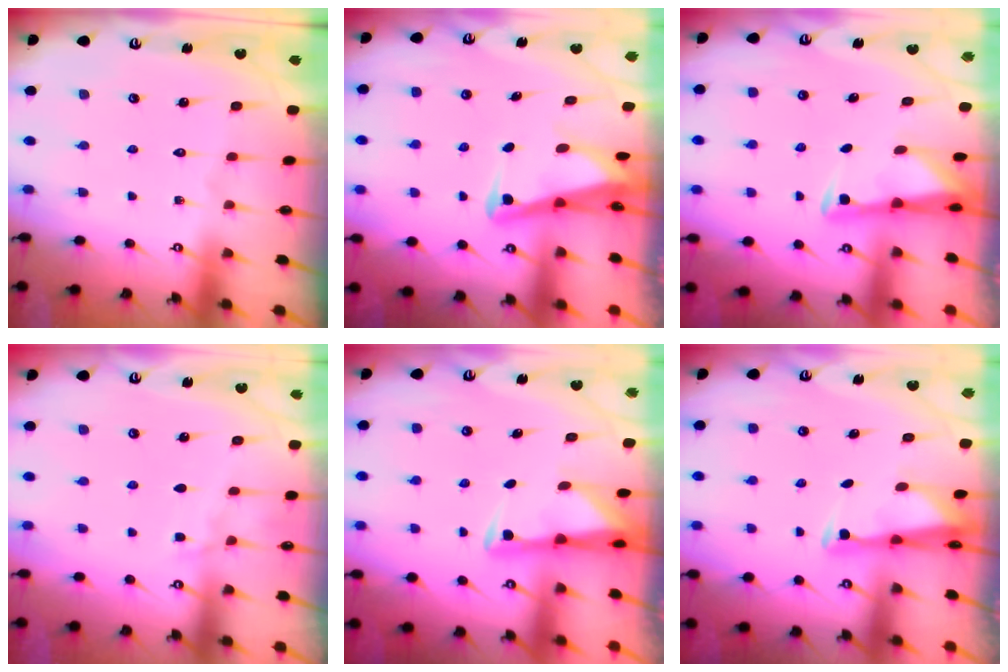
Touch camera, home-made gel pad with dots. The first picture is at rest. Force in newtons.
{"total": 3.8, "press": 3.6, "slide": 1.0}
{"total": 3.4, "press": 3.3, "slide": 0.5}
{"total": 4.9, "press": 4.9, "slide": 0.5}
{"total": 3.0, "press": 2.9, "slide": 0.5}
{"total": 2.9, "press": 2.8, "slide": 0.7}